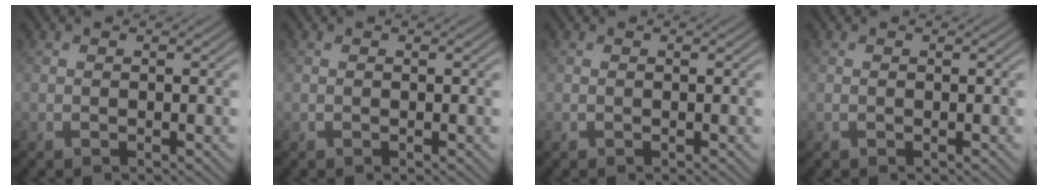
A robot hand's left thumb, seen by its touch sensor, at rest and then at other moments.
{"total": 0.0}
{"total": 0.0}
{"total": 0.0}